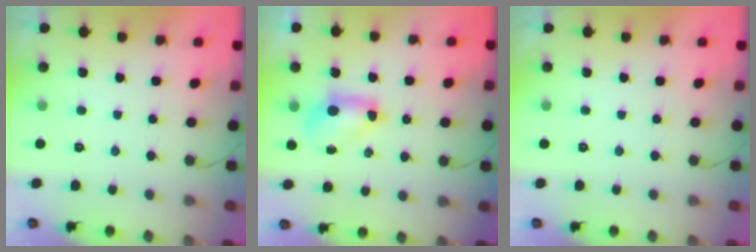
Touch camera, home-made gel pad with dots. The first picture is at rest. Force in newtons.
{"total": 7.5, "press": 7.4, "slide": 1.1}
{"total": 0.0}